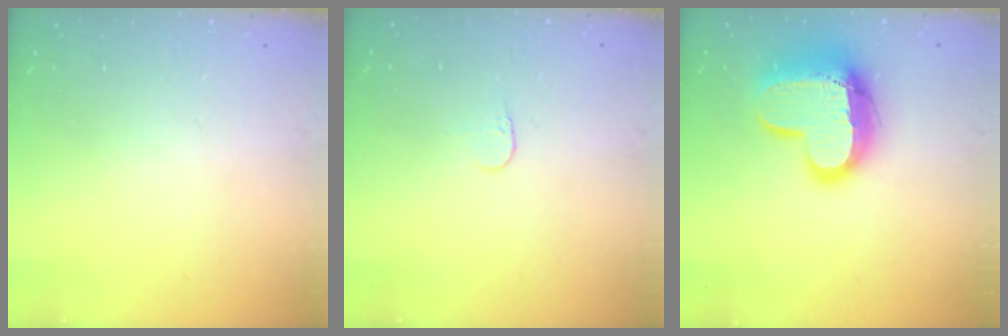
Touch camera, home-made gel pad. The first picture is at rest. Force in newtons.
{"total": 3.6, "press": 3.6, "slide": 0.3}
{"total": 17.4, "press": 17.3, "slide": 1.3}